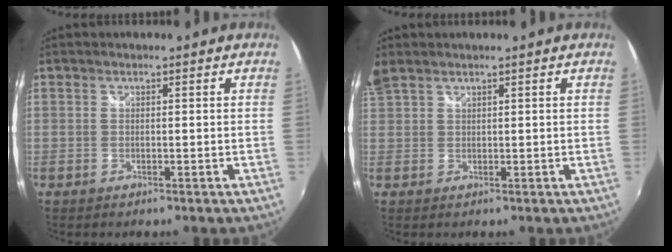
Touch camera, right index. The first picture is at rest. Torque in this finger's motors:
{"motor_torque": [0.01, 0.01, 0.02, 0.02]}